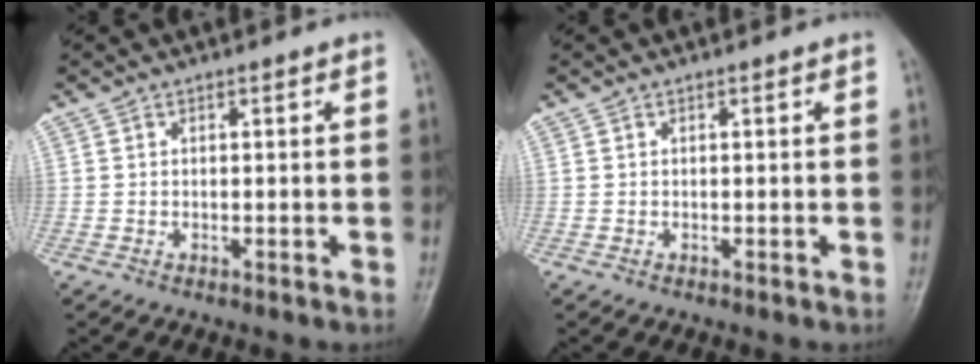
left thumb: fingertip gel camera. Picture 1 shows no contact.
{"total": 0.0}